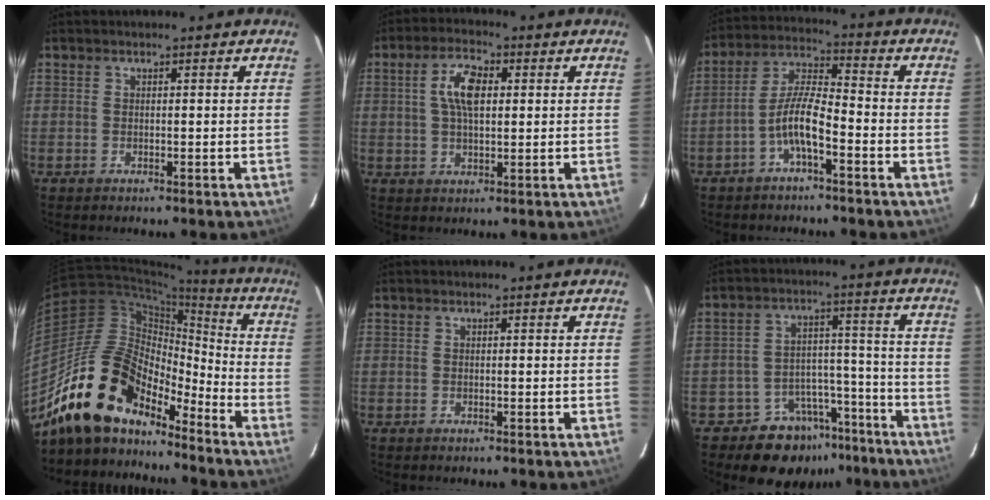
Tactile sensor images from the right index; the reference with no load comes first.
{"total": 7.0, "force": [1.5, 3.2, 6.1], "torque": [-0.113, 0.013, 0.028]}
{"total": 7.4, "force": [-3.7, 1.8, 6.1], "torque": [-0.132, 0.012, -0.071]}
{"total": 18.2, "force": [-14.5, 7.8, 7.8], "torque": [-0.148, 0.014, -0.261]}
{"total": 0.0}
{"total": 11.9, "force": [-9.2, 7.3, 2.1], "torque": [-0.035, 0.055, -0.122]}